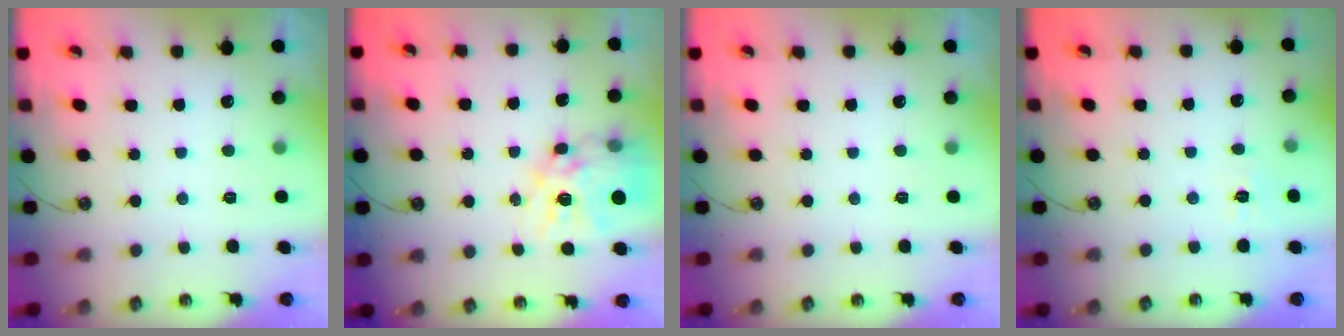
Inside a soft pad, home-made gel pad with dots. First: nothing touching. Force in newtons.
{"total": 16.1, "press": 16.0, "slide": 1.4}
{"total": 0.0}
{"total": 3.4, "press": 3.4, "slide": 0.6}